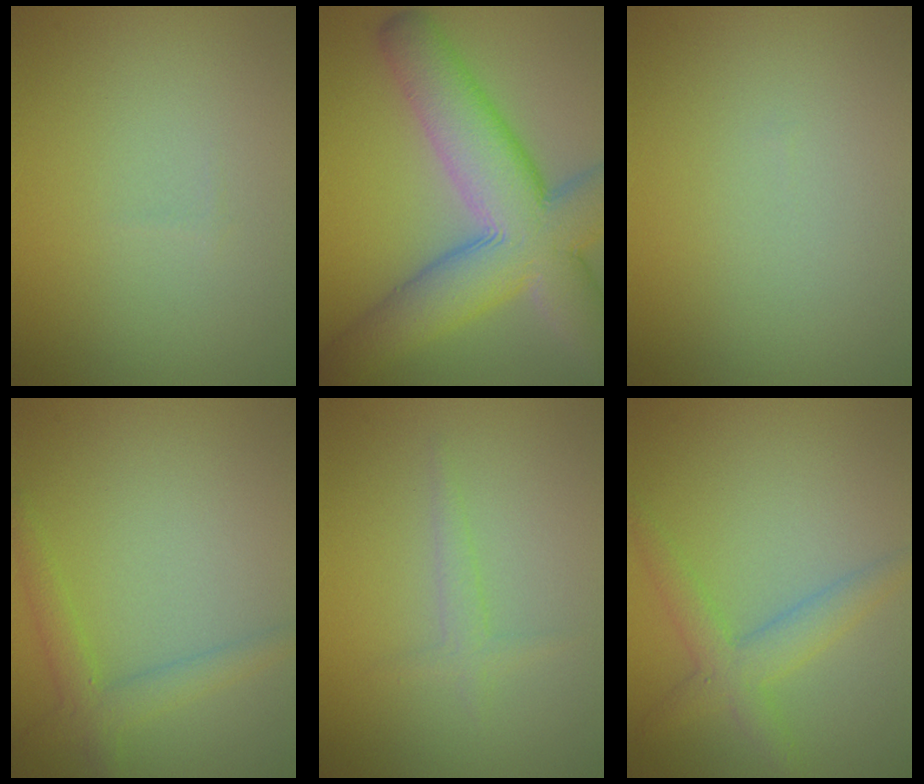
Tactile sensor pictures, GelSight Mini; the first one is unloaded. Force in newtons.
{"total": 12.0, "press": 11.9, "slide": 0.9}
{"total": 0.0}
{"total": 2.7, "press": 2.7, "slide": 0.1}
{"total": 1.2, "press": 1.2, "slide": 0.1}
{"total": 3.2, "press": 3.1, "slide": 0.2}